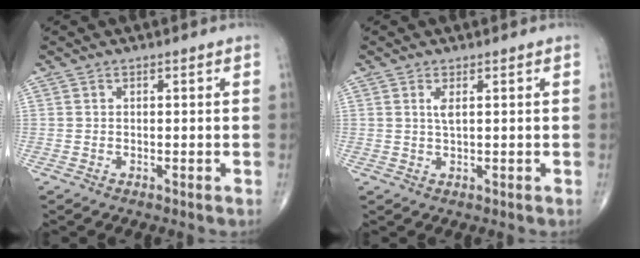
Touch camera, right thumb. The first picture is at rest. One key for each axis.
{"total": 1.6, "fx": 0.6, "fy": 0.3, "fz": 1.5, "tx": -0.031, "ty": -0.004, "tz": 0.013}